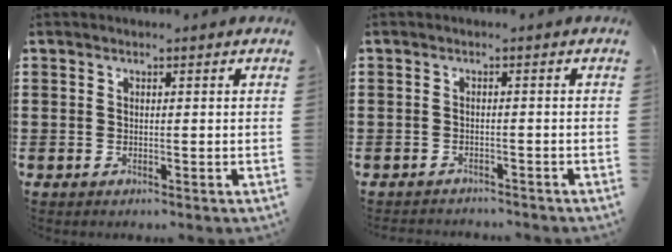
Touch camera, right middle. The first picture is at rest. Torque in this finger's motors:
{"motor_torque": [0.23, 0.14, 0.04, 0.01]}